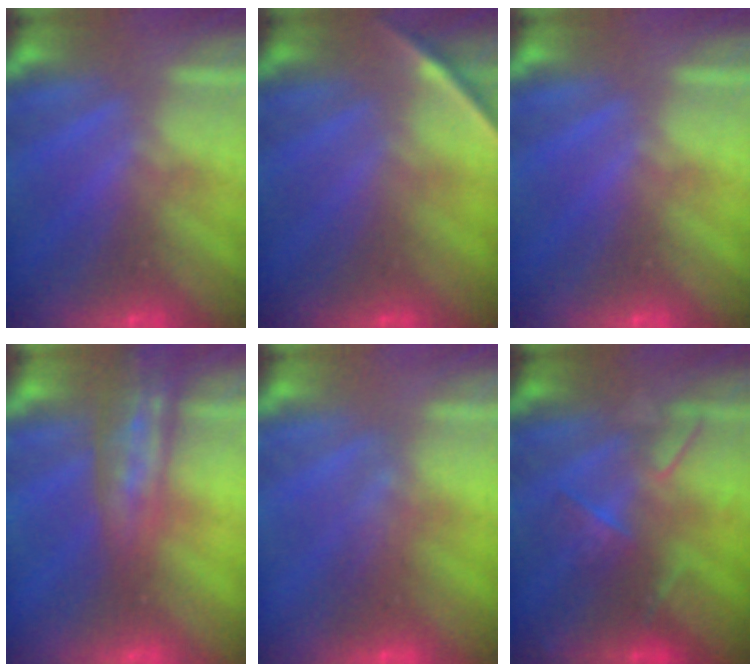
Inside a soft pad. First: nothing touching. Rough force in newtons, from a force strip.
{"total": 1.9}
{"total": 0.0}
{"total": 2.9}
{"total": 1.6}
{"total": 2.9}